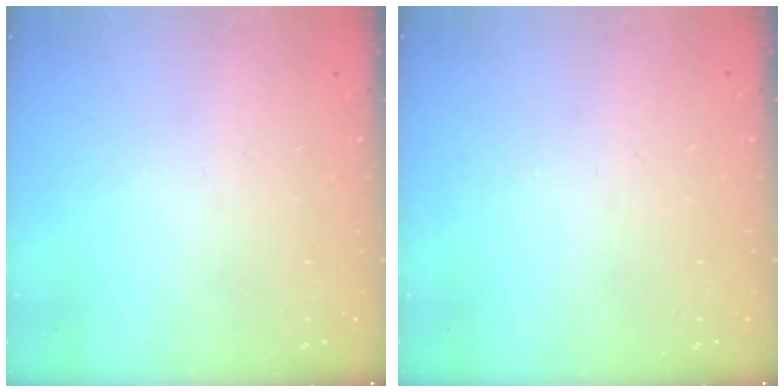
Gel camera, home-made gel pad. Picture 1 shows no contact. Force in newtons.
{"total": 0.0}